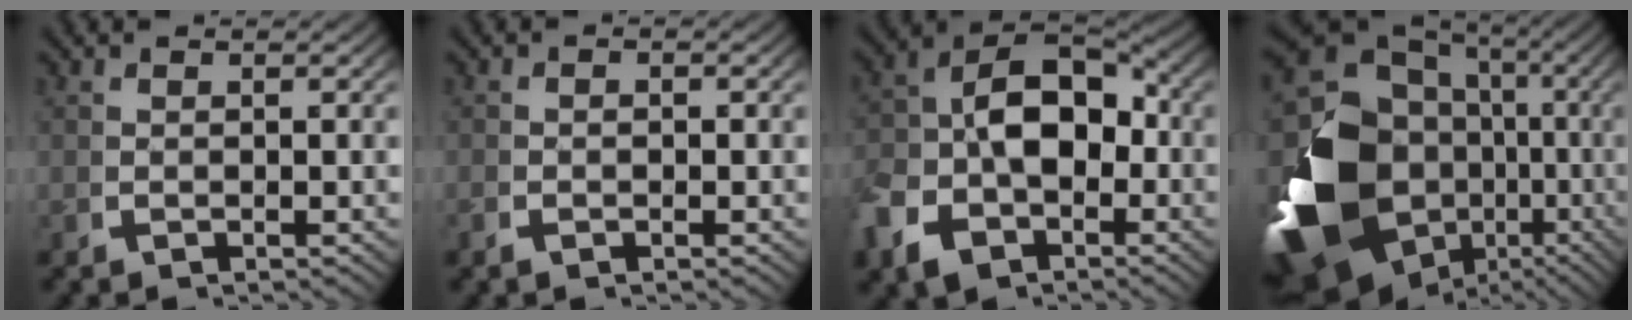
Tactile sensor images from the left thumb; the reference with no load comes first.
{"total": 0.8, "force": [-0.4, 0.5, 0.4], "torque": [-0.011, -0.002, -0.011]}
{"total": 12.5, "force": [-2.3, 8.8, 8.6], "torque": [-0.165, -0.027, -0.026]}
{"total": 22.2, "force": [-2.9, 15.4, 15.7], "torque": [-0.325, -0.074, -0.018]}